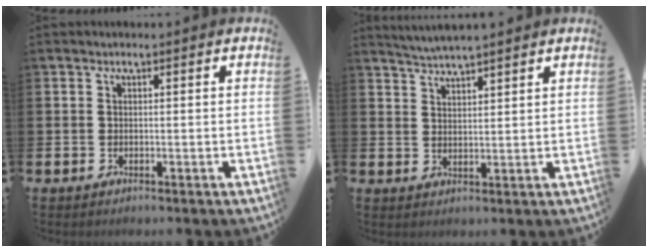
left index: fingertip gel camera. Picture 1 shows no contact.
{"total": 3.1, "force": [3.0, -0.4, 0.2], "torque": [-0.022, -0.011, 0.056]}